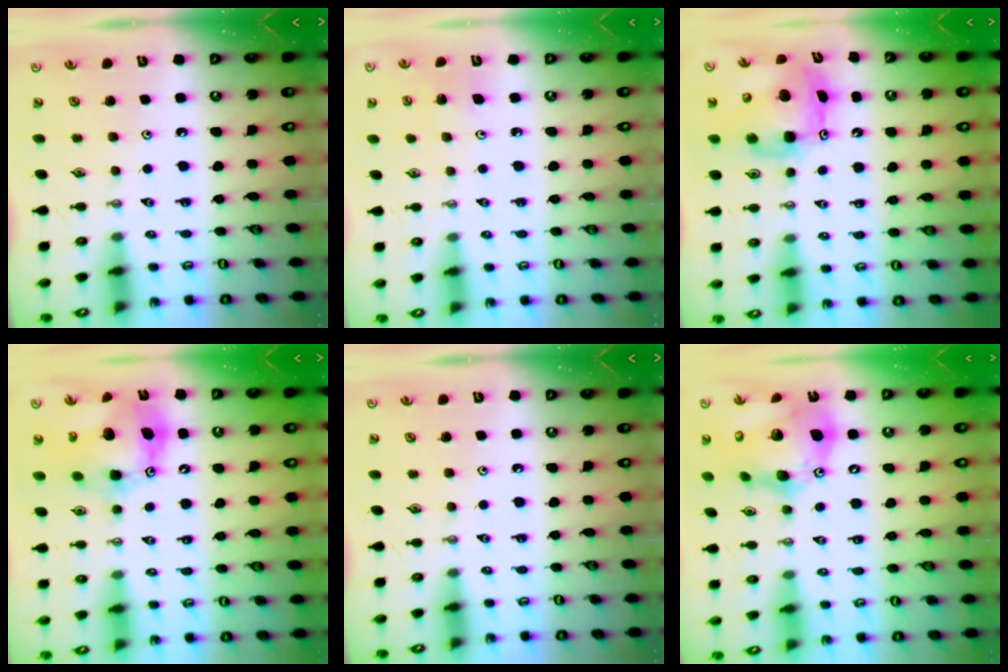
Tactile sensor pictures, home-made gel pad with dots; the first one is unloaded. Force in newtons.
{"total": 4.4, "press": 4.0, "slide": 1.9}
{"total": 10.2, "press": 10.2, "slide": 0.5}
{"total": 14.9, "press": 14.8, "slide": 1.5}
{"total": 0.0}
{"total": 21.2, "press": 20.9, "slide": 3.4}